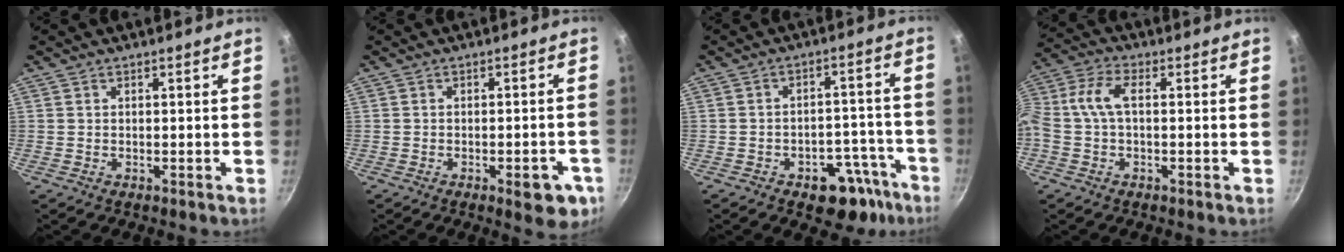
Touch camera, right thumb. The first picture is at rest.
{"total": 6.2, "force": [-3.0, 2.4, 4.9], "torque": [-0.043, 0.013, -0.033]}
{"total": 10.9, "force": [-6.7, 6.0, 6.1], "torque": [-0.047, 0.061, -0.087]}
{"total": 10.1, "force": [0.5, 5.4, 8.5], "torque": [-0.199, 0.029, 0.006]}